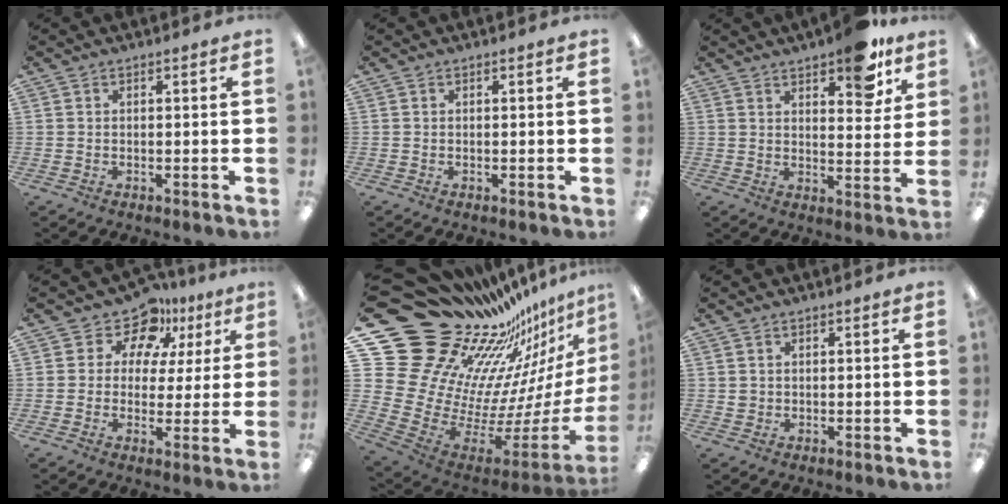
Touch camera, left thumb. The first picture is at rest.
{"total": 0.0}
{"total": 9.9, "force": [7.2, 3.7, 5.8], "torque": [-0.066, -0.037, 0.121]}
{"total": 10.3, "force": [6.7, 7.1, 3.3], "torque": [-0.059, -0.045, 0.124]}
{"total": 26.3, "force": [17.5, 15.9, 11.4], "torque": [-0.149, -0.205, 0.393]}
{"total": 1.4, "force": [0.4, 1.4, 0.2], "torque": [0.002, 0.001, 0.003]}